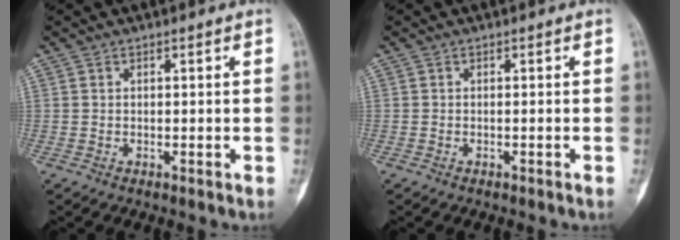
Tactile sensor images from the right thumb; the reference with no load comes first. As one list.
[{"total": 0.0}]